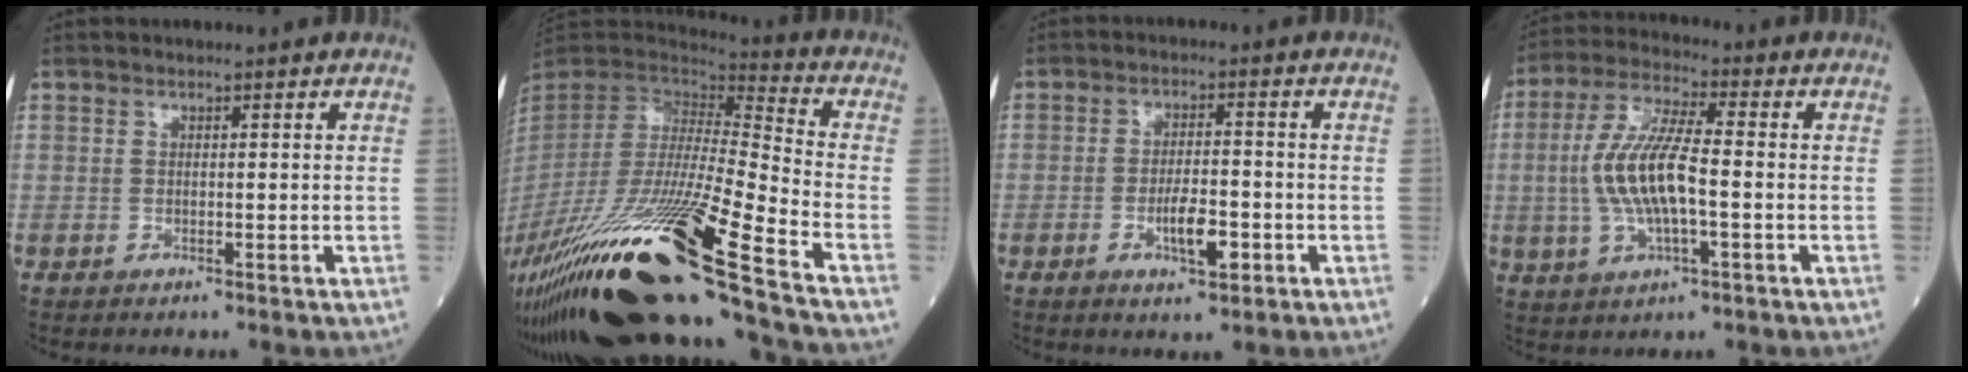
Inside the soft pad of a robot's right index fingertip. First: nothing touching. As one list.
[{"total": 29.3, "force": [-18.8, -0.1, 22.5], "torque": [-0.418, -0.076, -0.347]}, {"total": 5.5, "force": [-2.0, 1.5, 4.9], "torque": [-0.088, -0.001, -0.032]}, {"total": 10.7, "force": [-0.9, 2.6, 10.3], "torque": [-0.219, 0.006, -0.017]}]